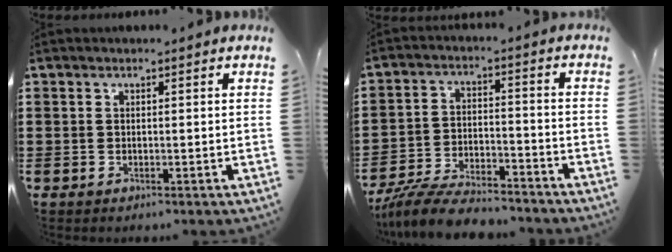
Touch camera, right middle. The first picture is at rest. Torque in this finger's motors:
{"motor_torque": [1.48, -0.66, 0.18, 0.16]}